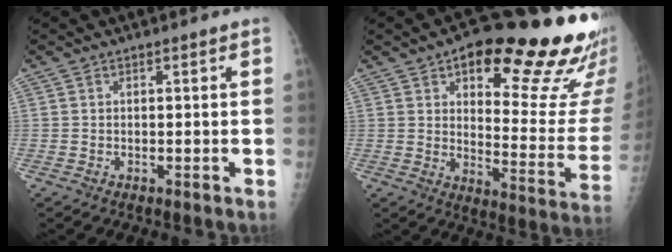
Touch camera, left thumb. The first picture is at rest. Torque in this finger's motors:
{"motor_torque": [0.45, 0.97, 1.41, -1.35, 0.08]}